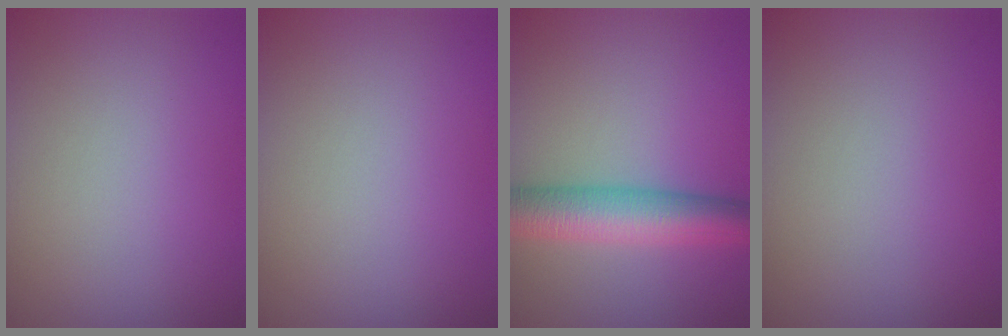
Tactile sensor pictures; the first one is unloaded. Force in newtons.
{"total": 0.0}
{"total": 6.6, "press": 6.6, "slide": 0.1}
{"total": 0.0}